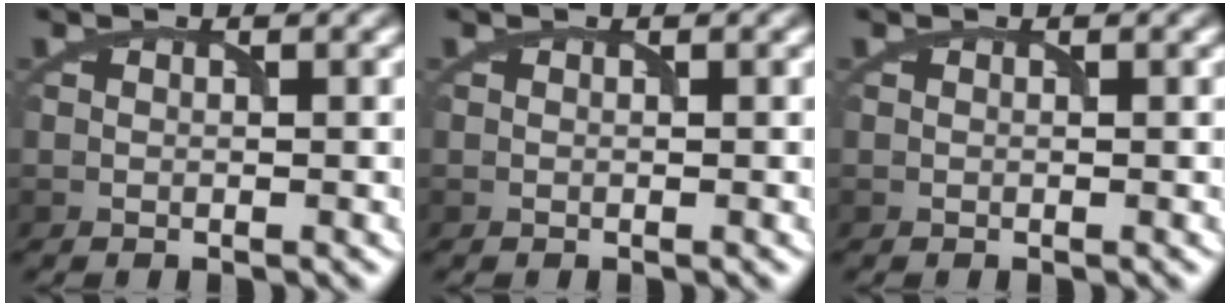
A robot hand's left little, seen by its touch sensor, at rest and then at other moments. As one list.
[{"total": 0.0}, {"total": 0.0}]